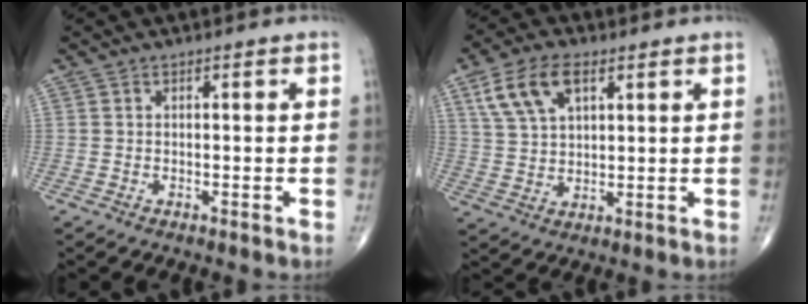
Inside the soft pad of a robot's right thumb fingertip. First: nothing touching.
{"total": 10.0, "force": [4.7, 5.3, 7.0], "torque": [-0.131, -0.004, 0.094]}